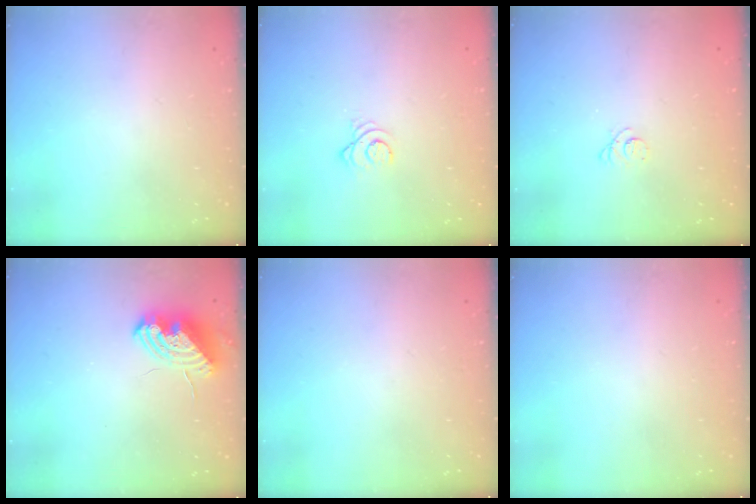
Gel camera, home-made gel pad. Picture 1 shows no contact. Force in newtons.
{"total": 2.9, "press": 2.9, "slide": 0.4}
{"total": 2.3, "press": 2.3, "slide": 0.3}
{"total": 9.7, "press": 9.6, "slide": 0.6}
{"total": 0.0}
{"total": 0.0}